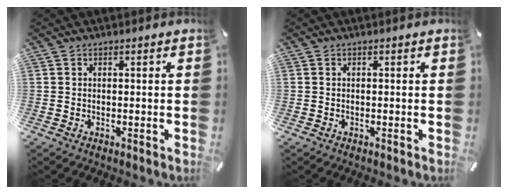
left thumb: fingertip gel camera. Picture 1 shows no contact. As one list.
[{"total": 0.0}]